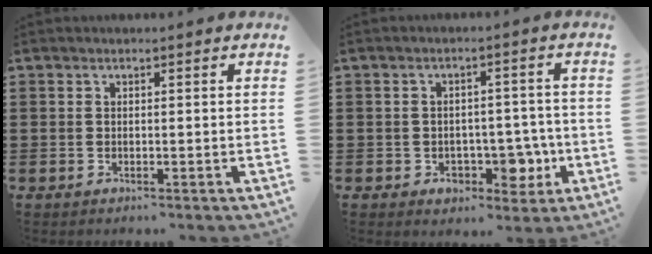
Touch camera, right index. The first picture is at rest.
{"total": 5.6, "force": [-1.7, 4.5, 3.0], "torque": [-0.044, 0.006, -0.029]}